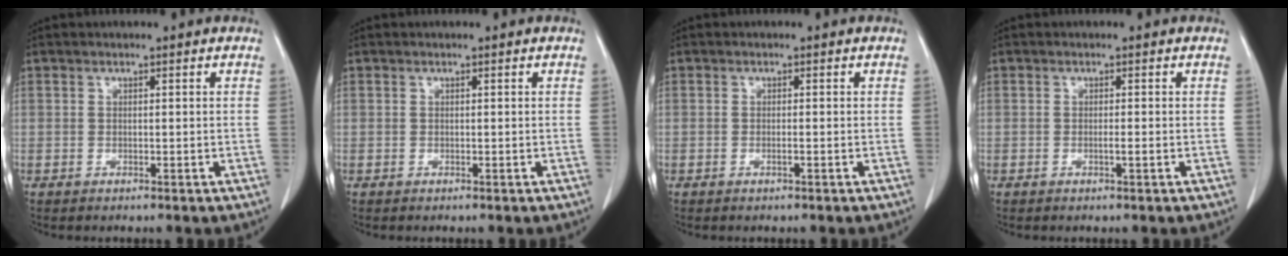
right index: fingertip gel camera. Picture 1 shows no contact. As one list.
[{"total": 0.0}, {"total": 1.1, "force": [-0.3, 0.3, 1.0], "torque": [-0.022, 0.000, -0.005]}, {"total": 1.4, "force": [-0.3, 0.3, 1.3], "torque": [-0.027, -0.001, -0.004]}]